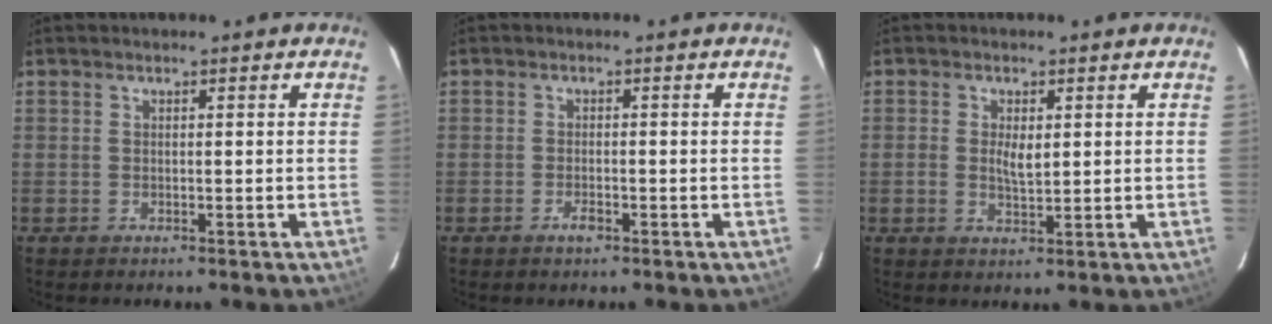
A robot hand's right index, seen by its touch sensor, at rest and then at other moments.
{"total": 1.8, "force": [-1.1, 0.7, 1.3], "torque": [-0.026, 0.000, -0.020]}
{"total": 3.2, "force": [0.4, 1.5, 2.8], "torque": [-0.053, -0.001, 0.007]}